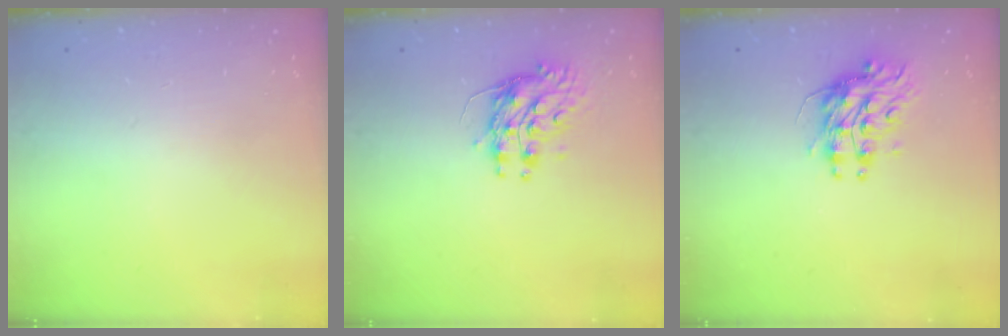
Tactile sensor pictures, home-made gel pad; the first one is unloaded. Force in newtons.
{"total": 9.0, "press": 9.0, "slide": 0.5}
{"total": 9.4, "press": 9.3, "slide": 0.7}